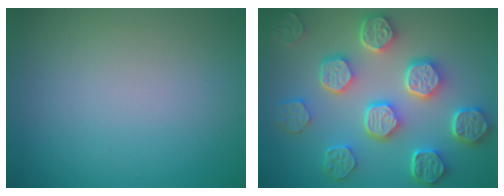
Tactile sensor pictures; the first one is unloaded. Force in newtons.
{"total": 8.2, "press": 6.4, "slide": 5.1}